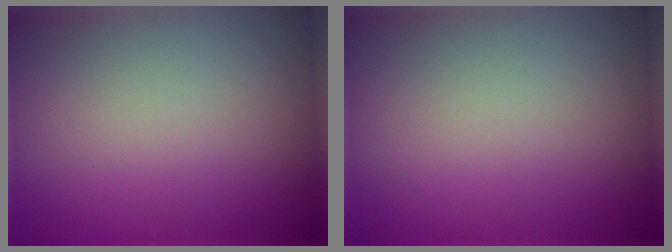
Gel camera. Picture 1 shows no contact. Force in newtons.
{"total": 0.0}